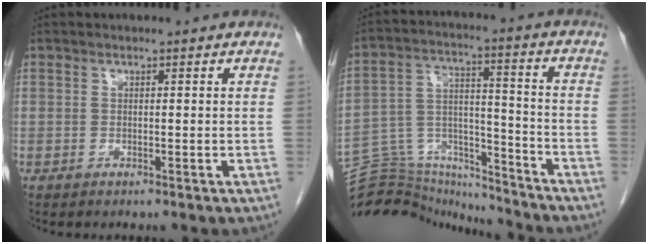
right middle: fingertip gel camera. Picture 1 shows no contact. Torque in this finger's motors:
{"motor_torque": [-0.01, -0.17, -0.26, -0.10]}